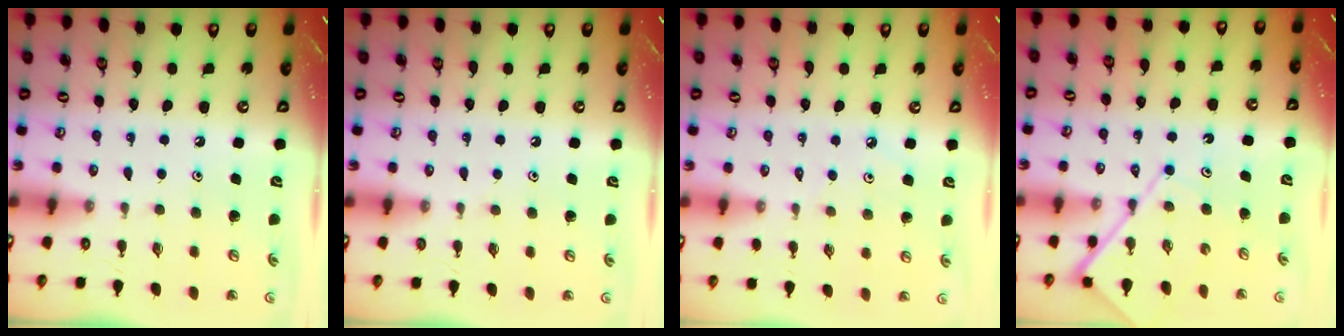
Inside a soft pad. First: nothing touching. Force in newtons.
{"total": 3.9, "press": 3.9, "slide": 0.5}
{"total": 2.3, "press": 2.2, "slide": 0.5}
{"total": 7.4, "press": 7.3, "slide": 0.8}